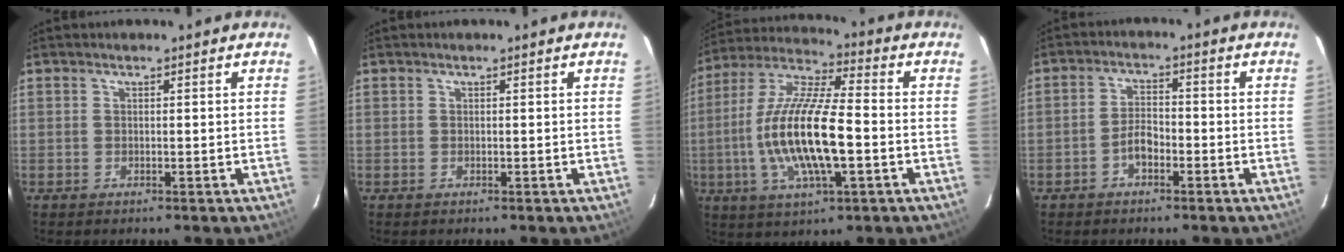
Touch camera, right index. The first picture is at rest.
{"total": 0.0}
{"total": 17.3, "force": [-3.1, 4.3, 16.4], "torque": [-0.328, -0.004, -0.062]}
{"total": 3.6, "force": [-2.1, 1.8, 2.4], "torque": [-0.051, 0.010, -0.038]}